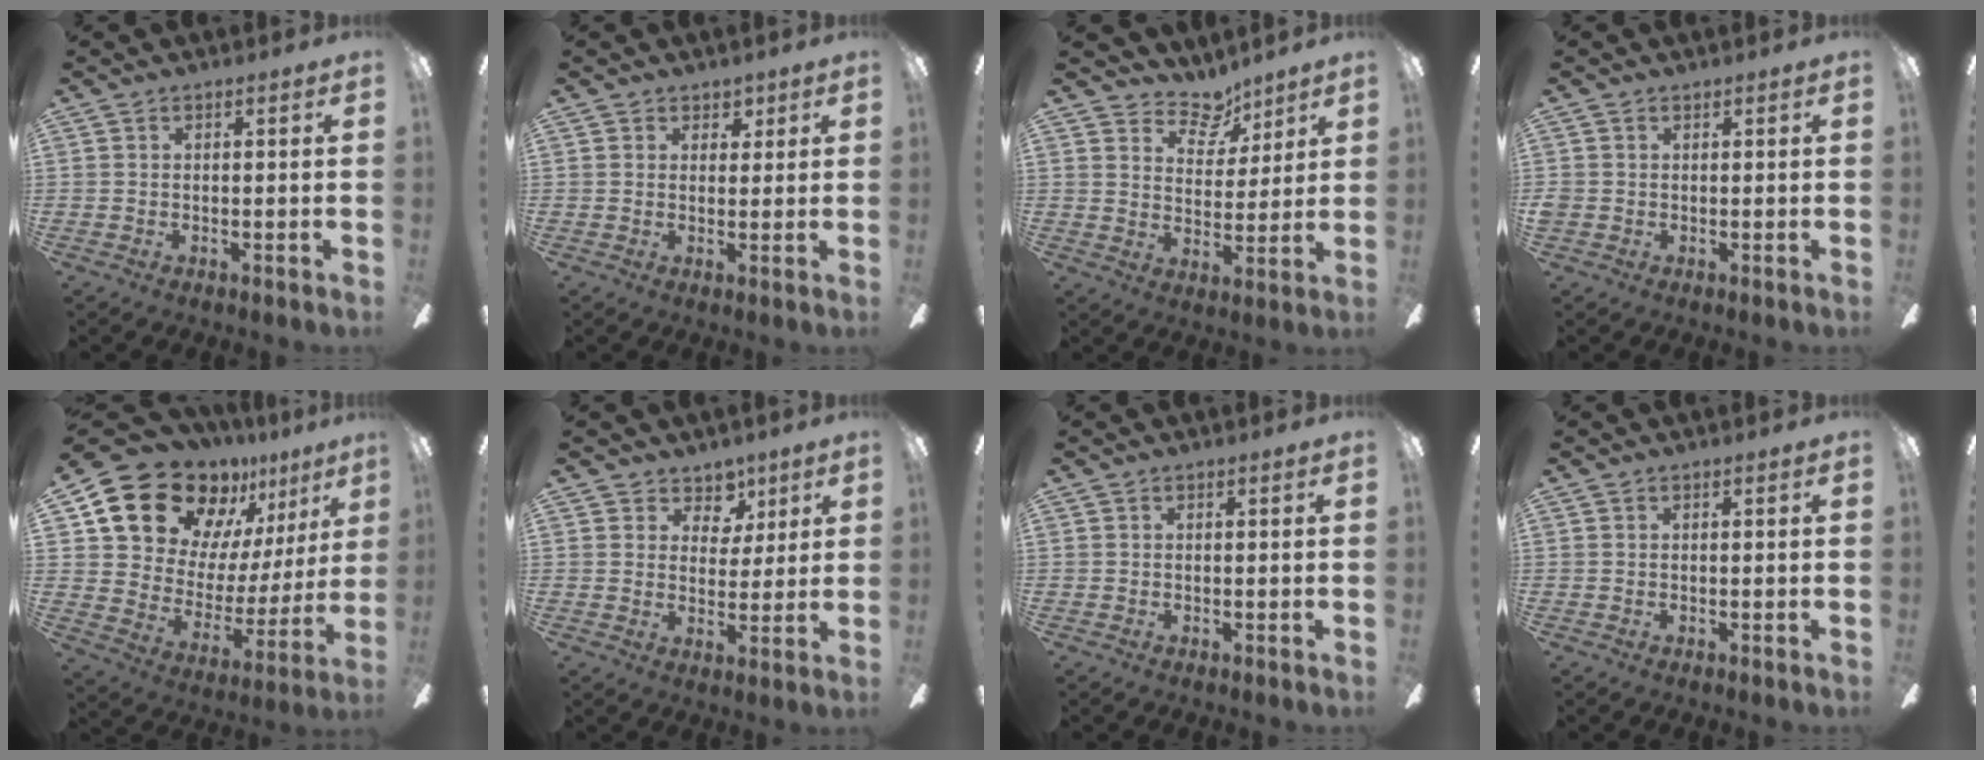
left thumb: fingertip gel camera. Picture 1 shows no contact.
{"total": 2.9, "force": [1.8, 2.3, 0.1], "torque": [0.015, -0.007, 0.029]}
{"total": 8.3, "force": [6.8, 4.2, 2.1], "torque": [-0.028, -0.050, 0.124]}
{"total": 1.3, "force": [0.2, 1.2, 0.2], "torque": [-0.004, 0.001, 0.003]}
{"total": 19.8, "force": [14.5, 11.1, 7.7], "torque": [-0.150, -0.103, 0.280]}
{"total": 6.8, "force": [4.3, 5.1, 1.5], "torque": [-0.021, -0.024, 0.082]}
{"total": 0.0}
{"total": 0.0}